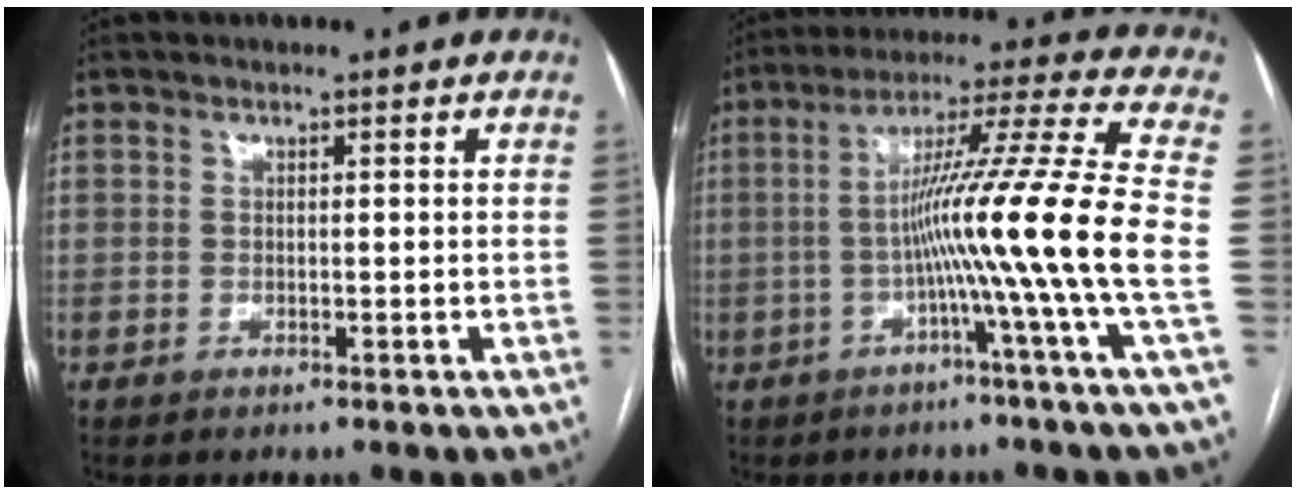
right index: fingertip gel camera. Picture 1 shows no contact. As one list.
[{"total": 16.4, "force": [-3.2, -3.7, 15.6], "torque": [-0.250, 0.000, -0.064]}]